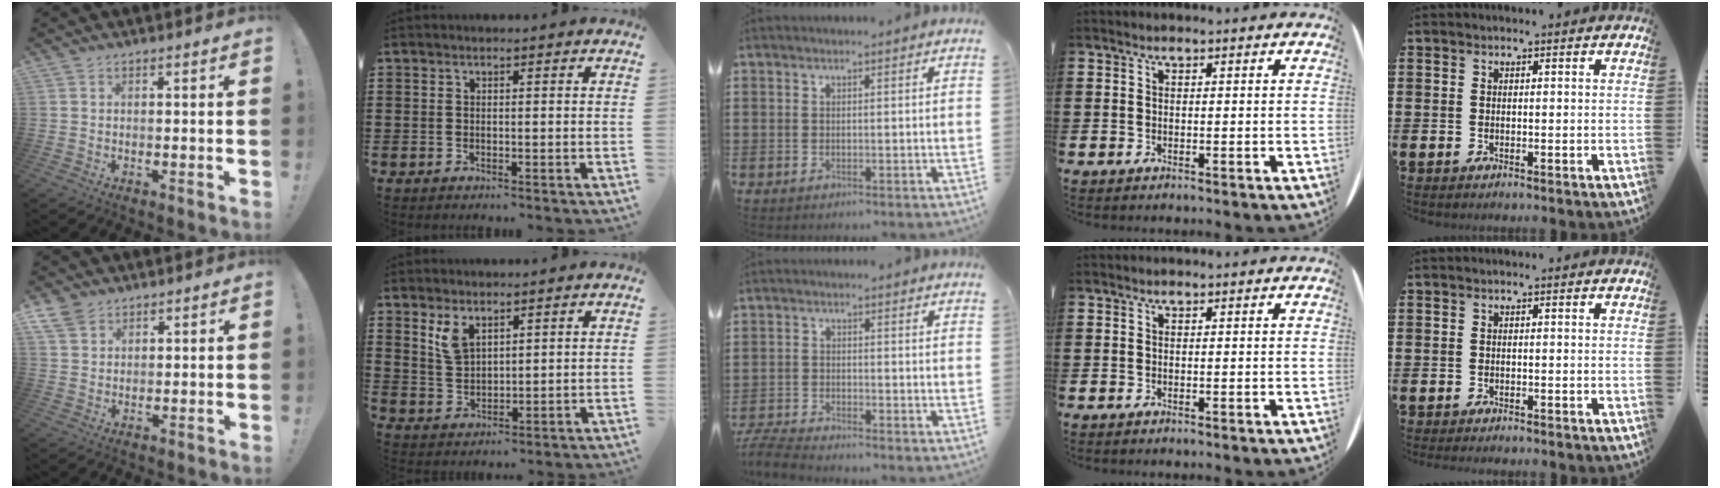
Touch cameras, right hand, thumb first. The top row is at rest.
{"thumb": {"total": 5.6, "force": [4.0, 3.3, 1.9], "torque": [-0.039, -0.018, 0.080]}, "index": {"total": 4.2, "force": [2.6, 2.2, 2.3], "torque": [-0.054, 0.006, 0.049]}, "middle": {"total": 3.8, "force": [-3.7, 0.1, 0.9], "torque": [-0.037, -0.011, -0.080]}, "little": {"total": 0.5, "force": [-0.5, 0.0, 0.1], "torque": [-0.003, -0.003, -0.010]}}